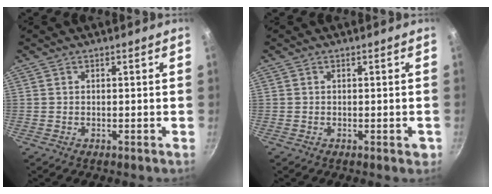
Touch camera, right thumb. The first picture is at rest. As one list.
[{"total": 1.7, "force": [-0.6, 0.7, 1.5], "torque": [-0.014, 0.000, -0.009]}]